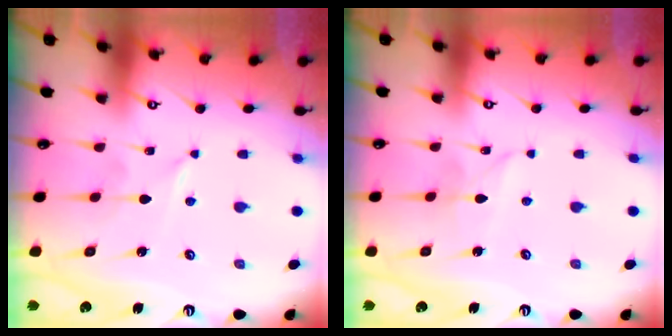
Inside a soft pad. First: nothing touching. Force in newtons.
{"total": 2.4, "press": 2.4, "slide": 0.2}